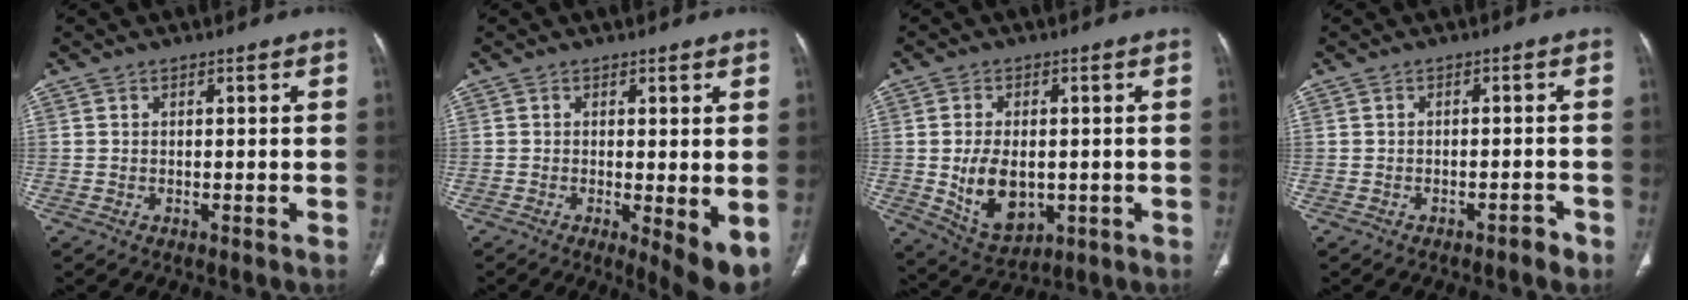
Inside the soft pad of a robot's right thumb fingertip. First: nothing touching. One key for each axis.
{"total": 6.5, "fx": -0.9, "fy": 1.8, "fz": 6.1, "tx": -0.086, "ty": -0.020, "tz": -0.014}
{"total": 10.2, "fx": -1.2, "fy": 6.5, "fz": 7.8, "tx": -0.115, "ty": -0.006, "tz": -0.001}
{"total": 2.0, "fx": -1.6, "fy": 0.7, "fz": 0.9, "tx": -0.011, "ty": 0.015, "tz": -0.021}